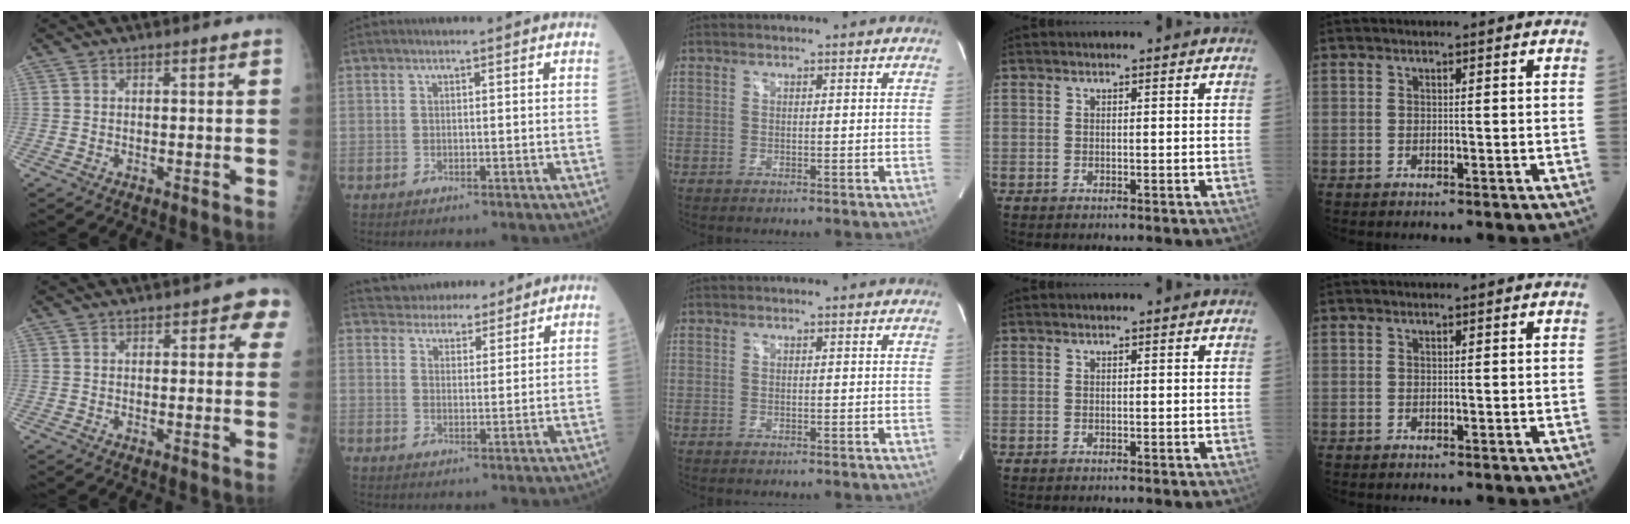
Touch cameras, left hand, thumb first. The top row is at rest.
{"thumb": {"total": 4.7, "force": [2.3, 2.4, 3.4], "torque": [-0.004, -0.003, 0.018]}, "index": {"total": 8.2, "force": [7.6, 2.7, 1.5], "torque": [-0.018, 0.016, 0.111]}}